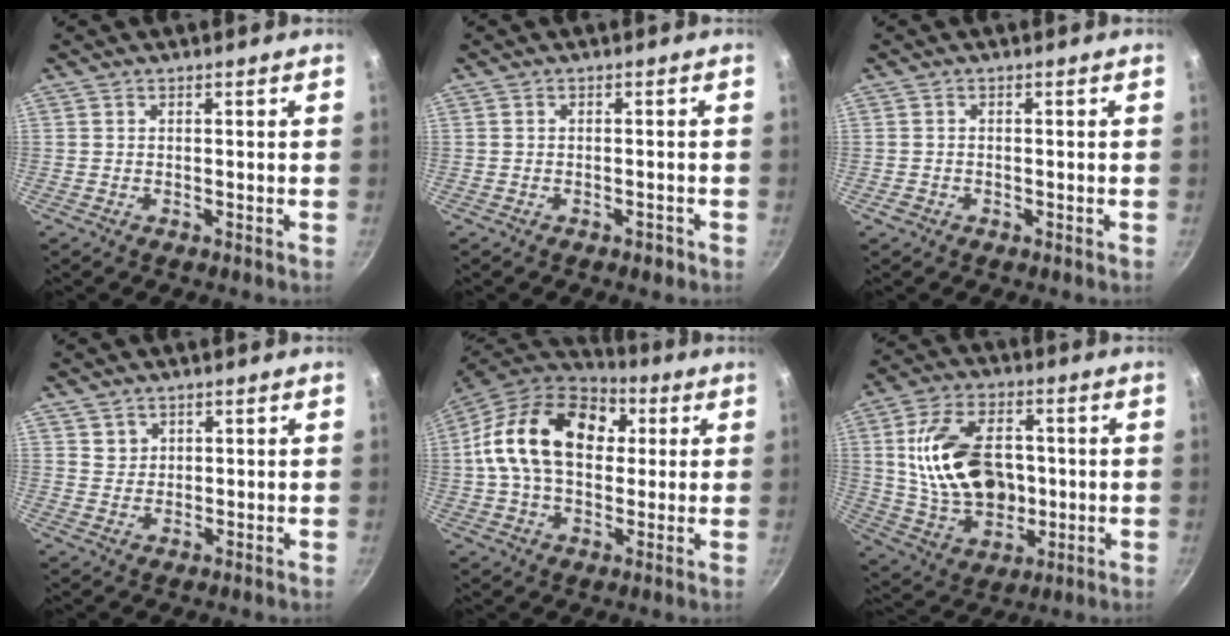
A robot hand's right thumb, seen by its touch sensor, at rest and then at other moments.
{"total": 1.5, "force": [-1.0, 0.8, 0.8], "torque": [-0.008, 0.015, -0.007]}
{"total": 1.2, "force": [-0.7, 0.9, 0.4], "torque": [-0.011, 0.004, -0.010]}
{"total": 2.2, "force": [1.3, 1.7, 0.3], "torque": [0.012, 0.004, 0.025]}
{"total": 21.5, "force": [3.9, 14.6, 15.2], "torque": [-0.240, 0.025, 0.050]}
{"total": 18.9, "force": [1.4, 12.8, 13.7], "torque": [-0.224, 0.009, 0.036]}